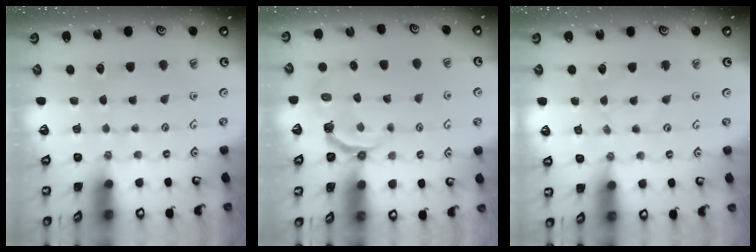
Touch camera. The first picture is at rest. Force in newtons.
{"total": 5.0, "press": 3.4, "slide": 3.7}
{"total": 0.6, "press": 0.5, "slide": 0.2}